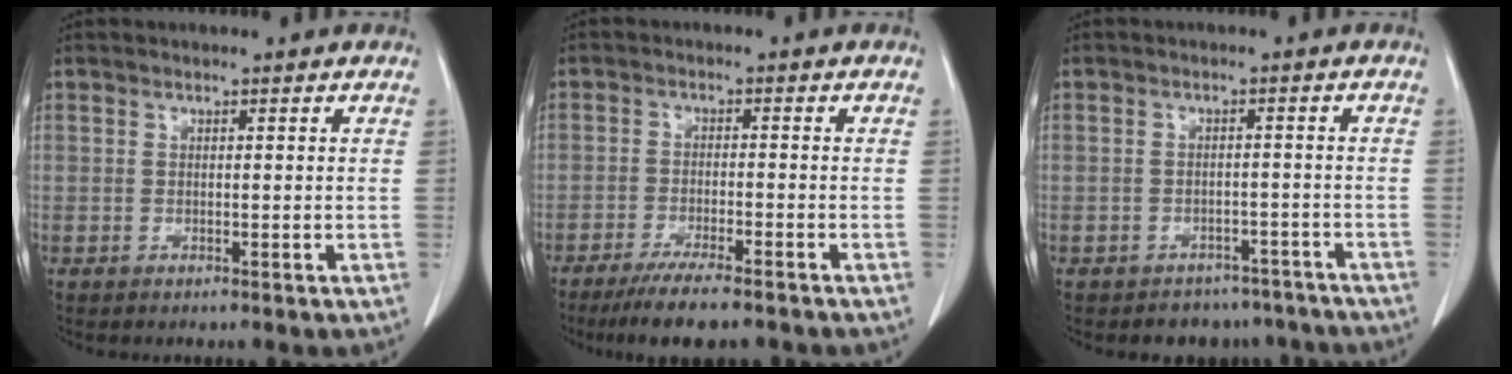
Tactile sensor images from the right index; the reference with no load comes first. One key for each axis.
{"total": 8.9, "fx": -7.2, "fy": 0.9, "fz": 5.2, "tx": -0.077, "ty": -0.019, "tz": -0.113}
{"total": 6.7, "fx": -5.6, "fy": 3.7, "fz": -0.1, "tx": 0.022, "ty": 0.020, "tz": -0.064}